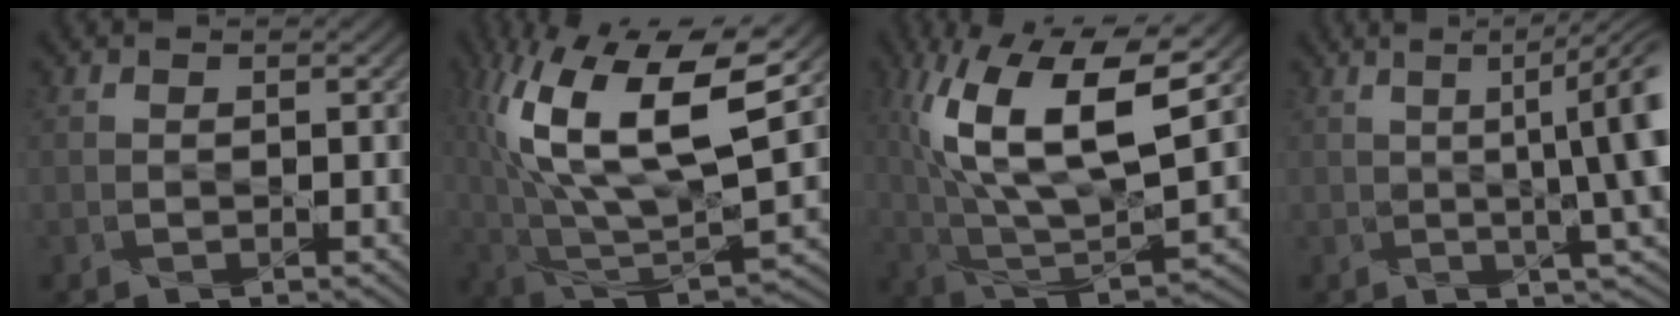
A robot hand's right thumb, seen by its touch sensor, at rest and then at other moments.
{"total": 17.5, "force": [4.7, 7.7, 15.0], "torque": [-0.305, 0.013, 0.081]}
{"total": 15.8, "force": [4.3, 6.4, 13.7], "torque": [-0.281, -0.001, 0.086]}
{"total": 10.4, "force": [1.2, 1.9, 10.1], "torque": [-0.119, 0.009, 0.027]}